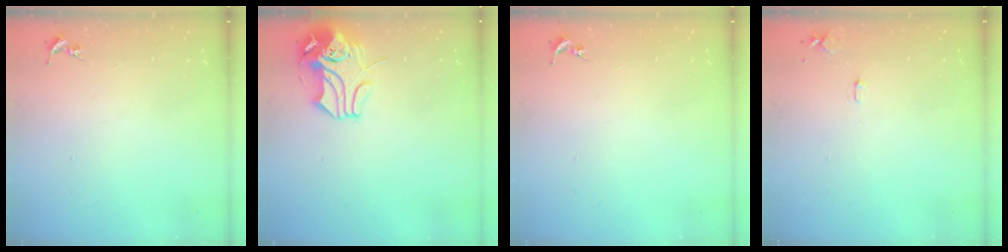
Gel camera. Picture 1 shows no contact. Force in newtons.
{"total": 10.3, "press": 10.2, "slide": 1.7}
{"total": 0.0}
{"total": 5.2, "press": 5.1, "slide": 0.8}